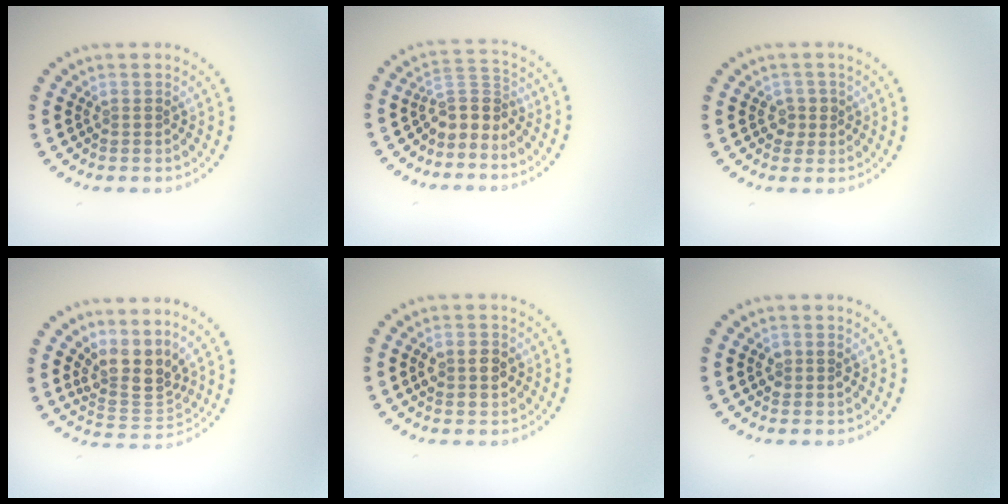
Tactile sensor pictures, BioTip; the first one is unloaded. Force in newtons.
{"total": 2.8, "press": 2.1, "slide": 1.8}
{"total": 1.3, "press": 1.2, "slide": 0.6}
{"total": 4.0, "press": 2.9, "slide": 2.7}
{"total": 3.2, "press": 3.2, "slide": 0.2}
{"total": 1.4, "press": 1.4, "slide": 0.3}